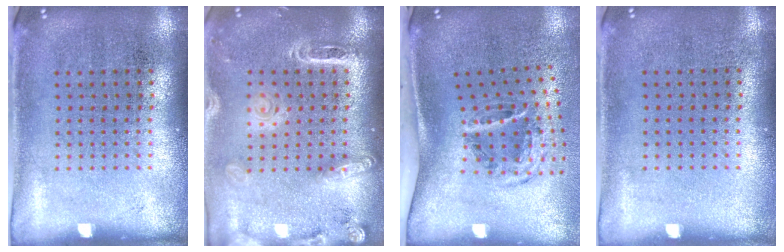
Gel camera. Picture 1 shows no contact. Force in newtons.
{"total": 2.0, "press": 1.8, "slide": 0.8}
{"total": 2.1, "press": 1.2, "slide": 1.7}
{"total": 0.0}